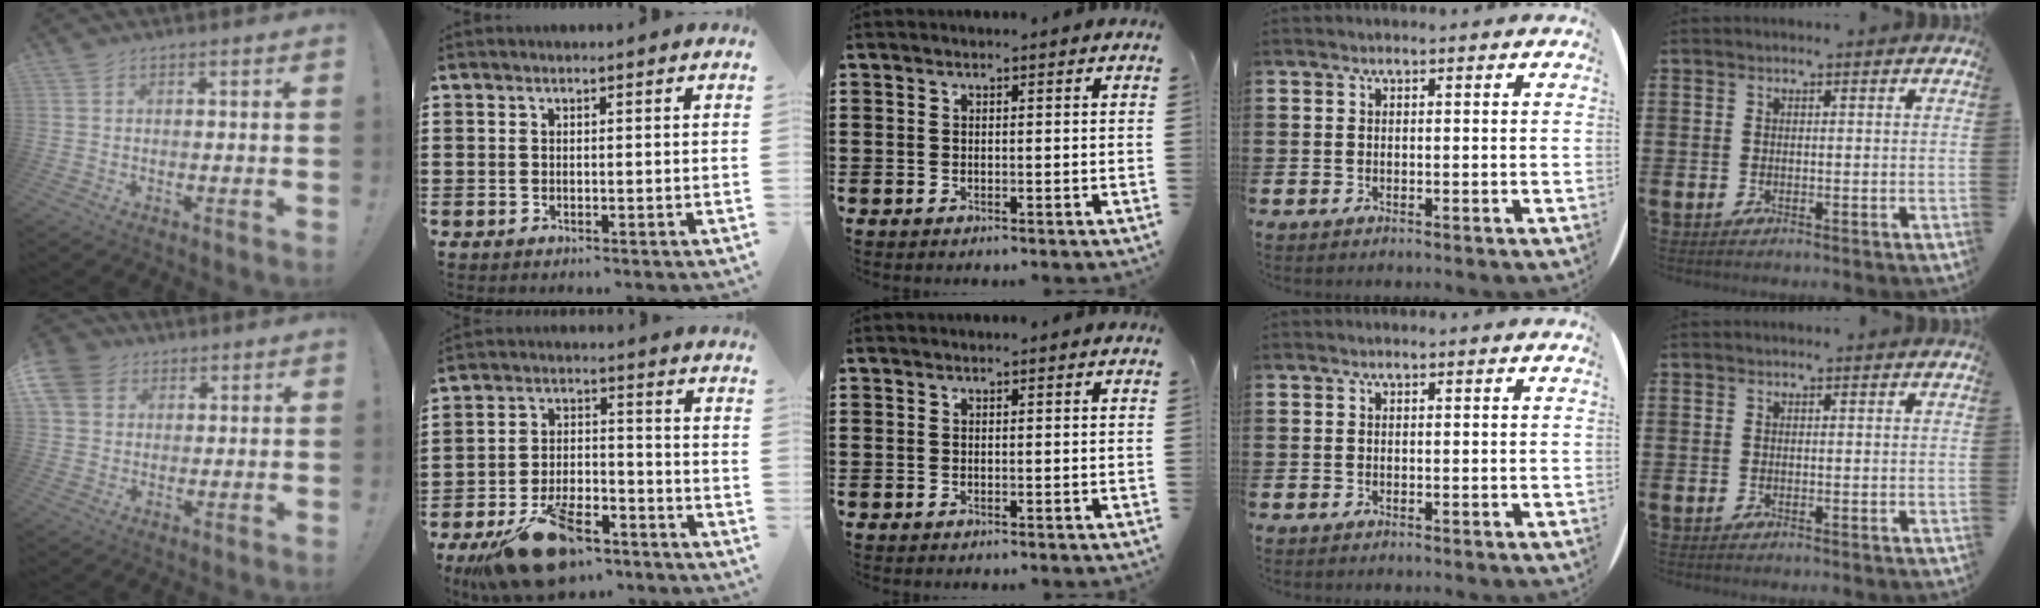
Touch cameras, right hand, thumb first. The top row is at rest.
{"thumb": {"total": 8.0, "force": [3.2, 6.5, 3.4], "torque": [-0.072, -0.013, 0.064]}, "index": {"total": 14.0, "force": [-9.4, 5.6, 8.8], "torque": [-0.154, 0.037, -0.157]}}